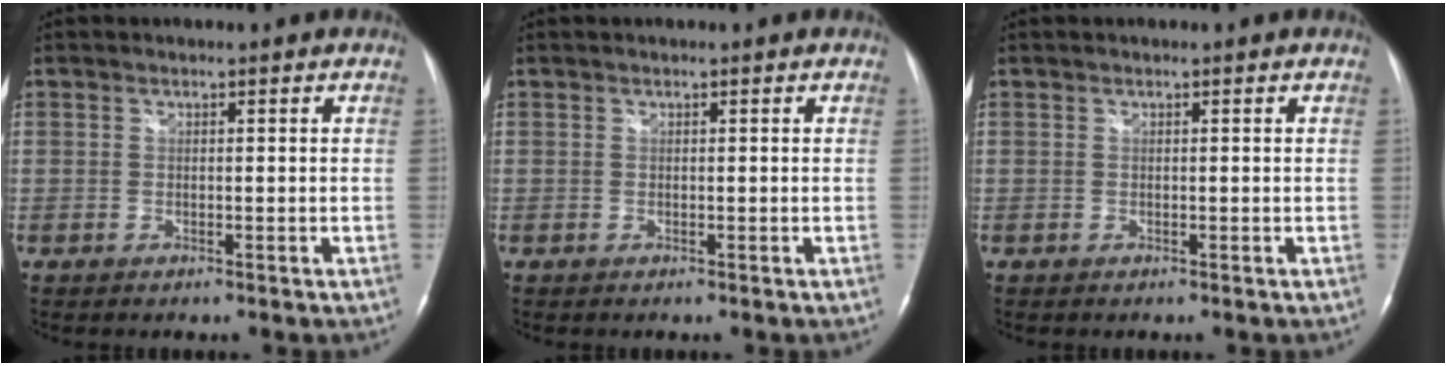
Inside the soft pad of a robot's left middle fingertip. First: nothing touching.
{"total": 0.0}
{"total": 0.0}